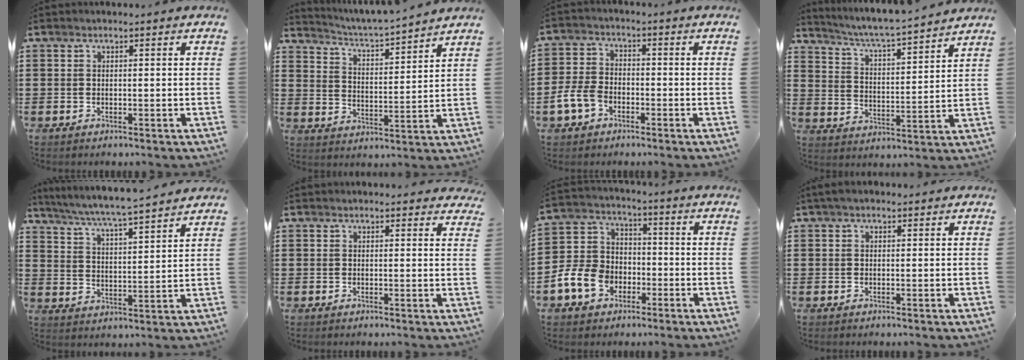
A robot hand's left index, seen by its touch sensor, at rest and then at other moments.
{"total": 3.5, "force": [3.3, -0.7, 0.7], "torque": [-0.034, -0.036, 0.048]}
{"total": 5.2, "force": [-2.6, 3.2, 3.1], "torque": [-0.083, 0.002, -0.055]}
{"total": 4.5, "force": [4.2, -0.4, 1.6], "torque": [-0.052, -0.038, 0.063]}
{"total": 5.0, "force": [4.6, -0.6, 1.8], "torque": [-0.056, -0.036, 0.072]}
{"total": 1.3, "force": [1.1, 0.4, 0.4], "torque": [-0.002, -0.001, 0.020]}
{"total": 9.0, "force": [-3.9, 6.9, 4.2], "torque": [-0.126, 0.016, -0.082]}
{"total": 1.0, "force": [0.3, 0.6, 0.7], "torque": [-0.015, 0.006, 0.006]}